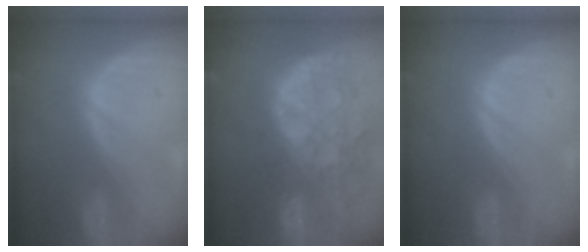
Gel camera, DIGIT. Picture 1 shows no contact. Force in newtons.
{"total": 13.8, "press": 11.1, "slide": 8.1}
{"total": 0.0}